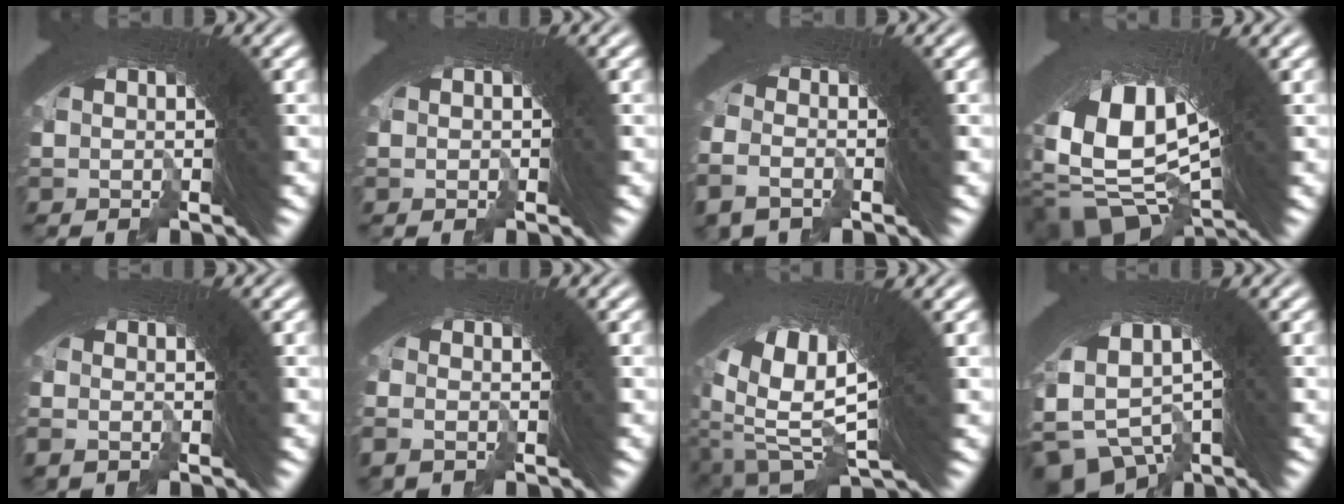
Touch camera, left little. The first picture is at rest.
{"total": 0.9, "force": [-0.5, 0.1, -0.7], "torque": [0.009, -0.004, -0.005]}
{"total": 2.6, "force": [-2.3, 1.2, 0.1], "torque": [-0.012, -0.015, -0.036]}
{"total": 18.3, "force": [-0.9, 12.0, 13.8], "torque": [-0.302, -0.057, 0.007]}
{"total": 0.6, "force": [-0.5, 0.3, 0.0], "torque": [-0.001, -0.003, -0.009]}
{"total": 1.2, "force": [-1.0, 0.6, 0.0], "torque": [-0.006, -0.007, -0.016]}
{"total": 17.1, "force": [0.7, 11.0, 13.2], "torque": [-0.243, -0.031, 0.020]}
{"total": 11.3, "force": [-2.2, 9.2, 6.2], "torque": [-0.181, -0.039, -0.031]}